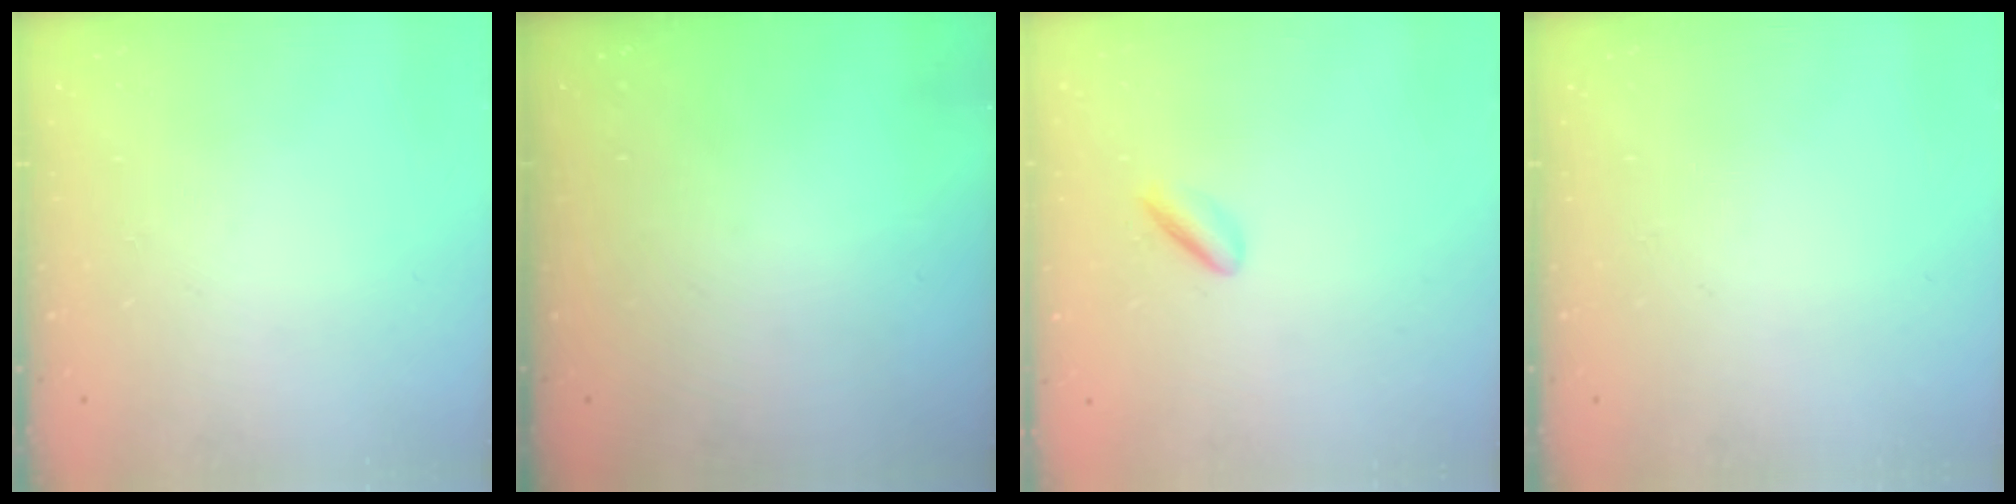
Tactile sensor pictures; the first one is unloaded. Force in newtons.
{"total": 0.0}
{"total": 2.0, "press": 1.9, "slide": 0.6}
{"total": 0.0}